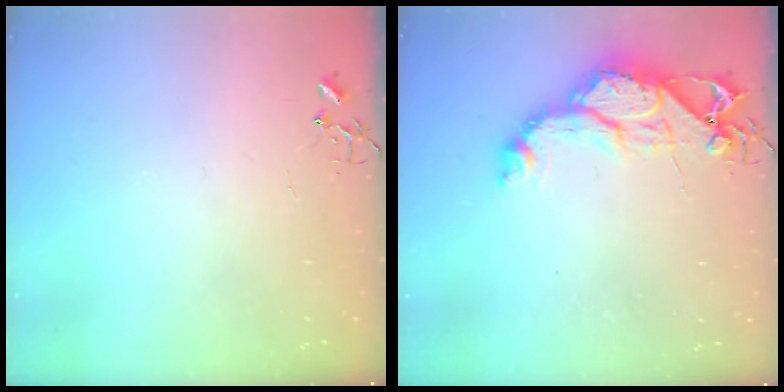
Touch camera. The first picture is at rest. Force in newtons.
{"total": 14.0, "press": 13.9, "slide": 1.4}